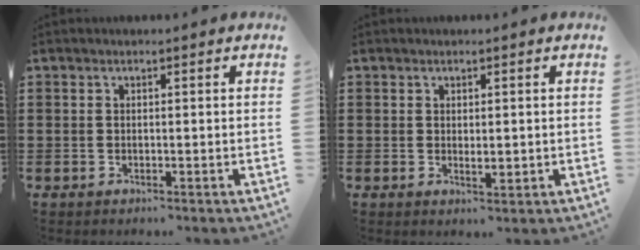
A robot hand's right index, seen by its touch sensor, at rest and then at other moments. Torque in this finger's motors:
{"motor_torque": [0.03, -0.03, 0.07, 0.01]}